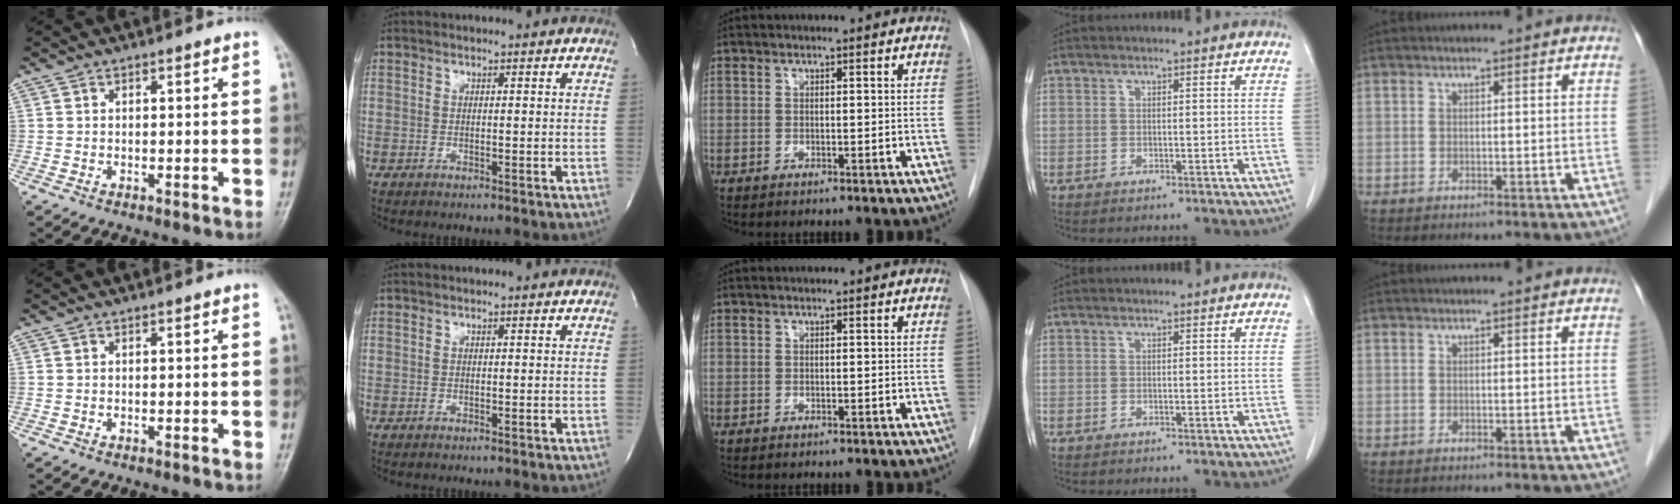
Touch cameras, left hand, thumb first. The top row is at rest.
{}